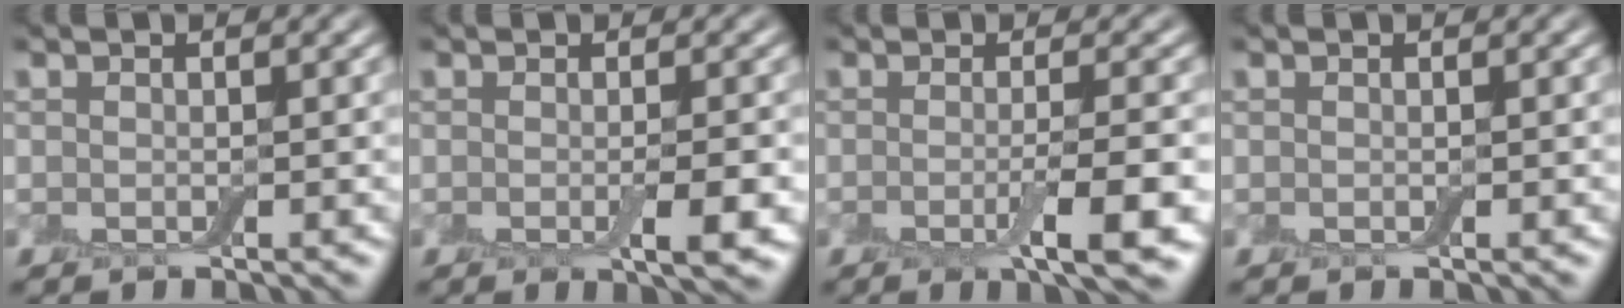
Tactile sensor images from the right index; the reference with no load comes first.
{"total": 3.0, "force": [-0.7, 0.5, 2.8], "torque": [-0.044, -0.007, -0.009]}
{"total": 4.6, "force": [-1.4, 0.8, 4.3], "torque": [-0.068, -0.006, -0.024]}
{"total": 0.0}